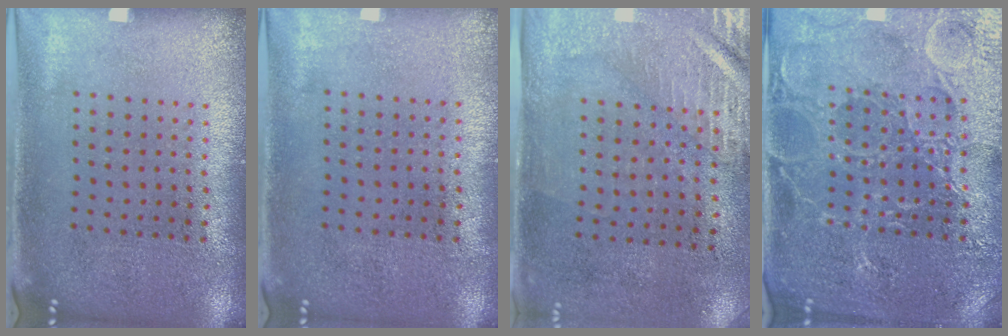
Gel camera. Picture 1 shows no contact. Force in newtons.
{"total": 0.0}
{"total": 2.9, "press": 2.5, "slide": 1.5}
{"total": 4.5, "press": 4.4, "slide": 0.9}